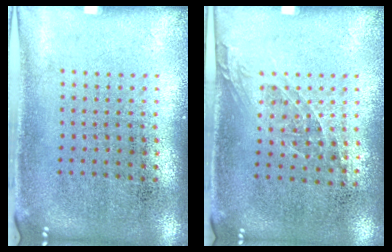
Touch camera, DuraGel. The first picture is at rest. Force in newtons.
{"total": 1.0, "press": 0.8, "slide": 0.6}